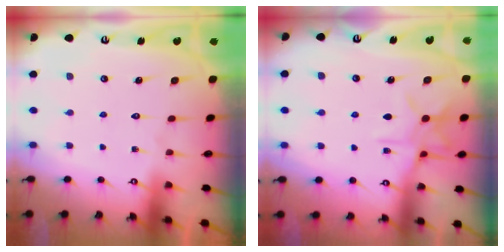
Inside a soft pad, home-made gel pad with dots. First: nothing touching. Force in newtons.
{"total": 9.6, "press": 9.5, "slide": 0.8}